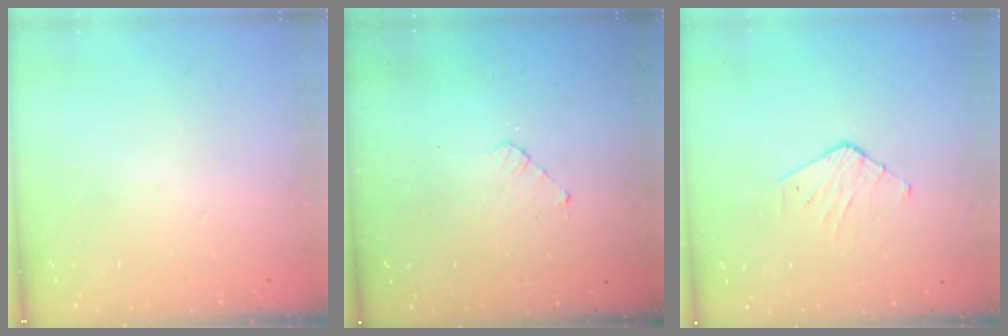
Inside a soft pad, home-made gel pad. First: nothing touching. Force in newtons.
{"total": 2.8, "press": 2.8, "slide": 0.2}
{"total": 3.4, "press": 3.4, "slide": 0.3}